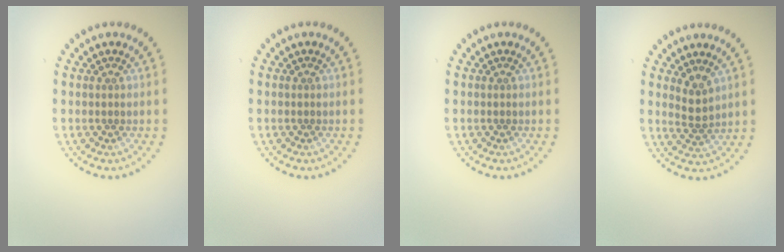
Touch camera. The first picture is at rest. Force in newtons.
{"total": 0.0}
{"total": 0.0}
{"total": 1.8, "press": 1.4, "slide": 1.1}